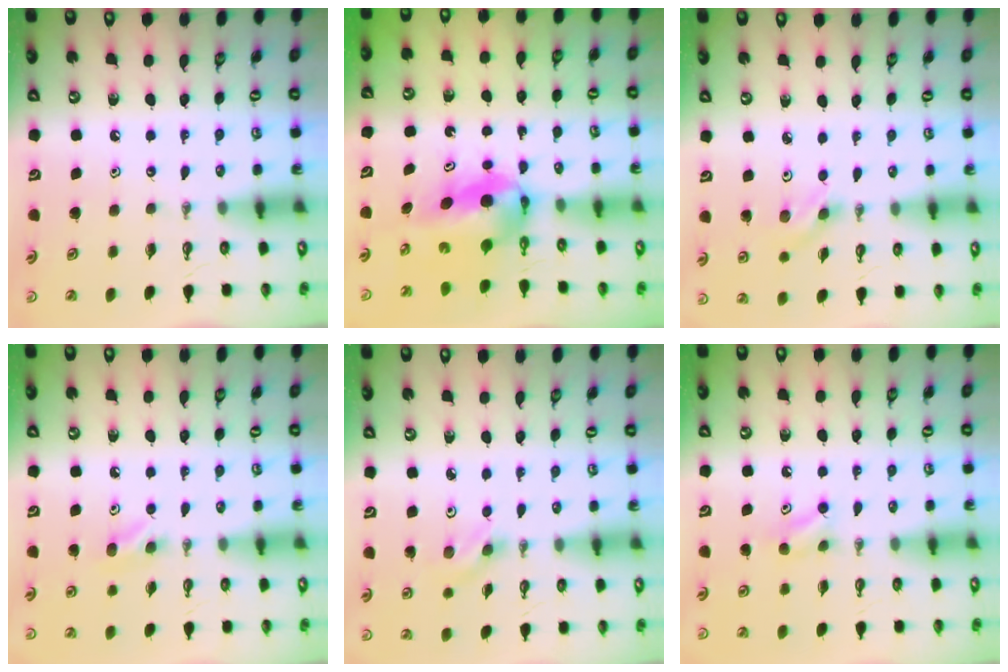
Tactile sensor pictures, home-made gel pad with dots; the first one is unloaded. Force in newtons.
{"total": 5.6, "press": 5.1, "slide": 2.3}
{"total": 2.8, "press": 2.4, "slide": 1.4}
{"total": 5.4, "press": 5.3, "slide": 0.9}
{"total": 2.9, "press": 2.6, "slide": 1.4}
{"total": 4.5, "press": 4.4, "slide": 0.4}